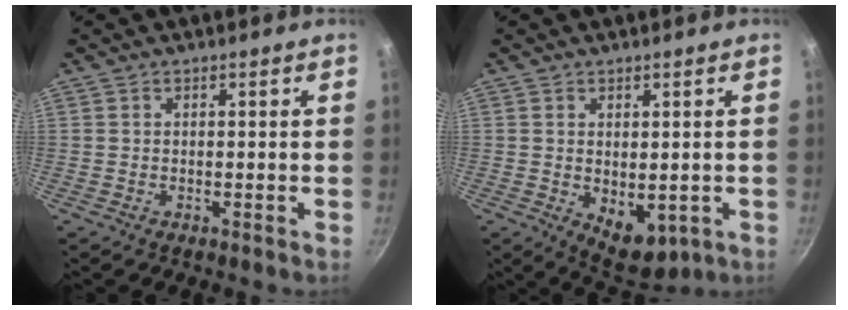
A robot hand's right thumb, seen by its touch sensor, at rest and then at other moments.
{"total": 6.7, "force": [-0.7, 4.1, 5.3], "torque": [-0.059, -0.015, 0.006]}